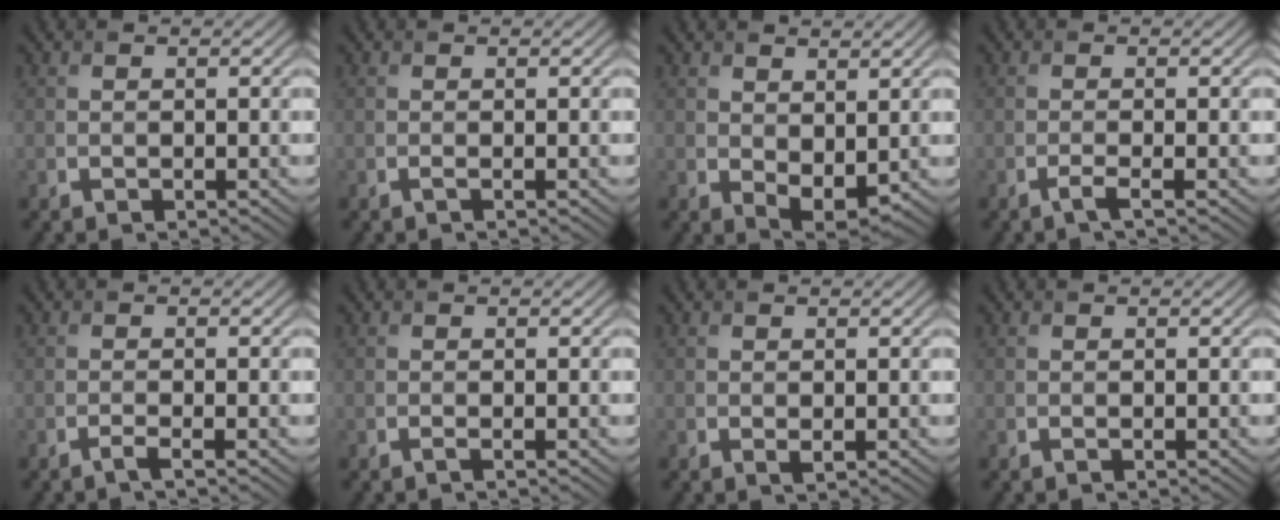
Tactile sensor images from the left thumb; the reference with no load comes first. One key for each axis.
{"total": 0.5, "fx": -0.1, "fy": 0.0, "fz": 0.5, "tx": -0.015, "ty": -0.004, "tz": -0.003}
{"total": 3.4, "fx": 0.9, "fy": 1.9, "fz": 2.6, "tx": -0.049, "ty": -0.011, "tz": 0.024}
{"total": 1.5, "fx": -0.8, "fy": 0.2, "fz": 1.3, "tx": -0.022, "ty": 0.002, "tz": -0.023}
{"total": 1.2, "fx": -0.7, "fy": 0.1, "fz": 0.9, "tx": -0.014, "ty": 0.001, "tz": -0.021}
{"total": 0.5, "fx": -0.2, "fy": 0.0, "fz": 0.5, "tx": -0.014, "ty": -0.003, "tz": -0.005}
{"total": 0.6, "fx": 0.1, "fy": 0.2, "fz": 0.5, "tx": -0.010, "ty": -0.003, "tz": 0.001}
{"total": 0.0}